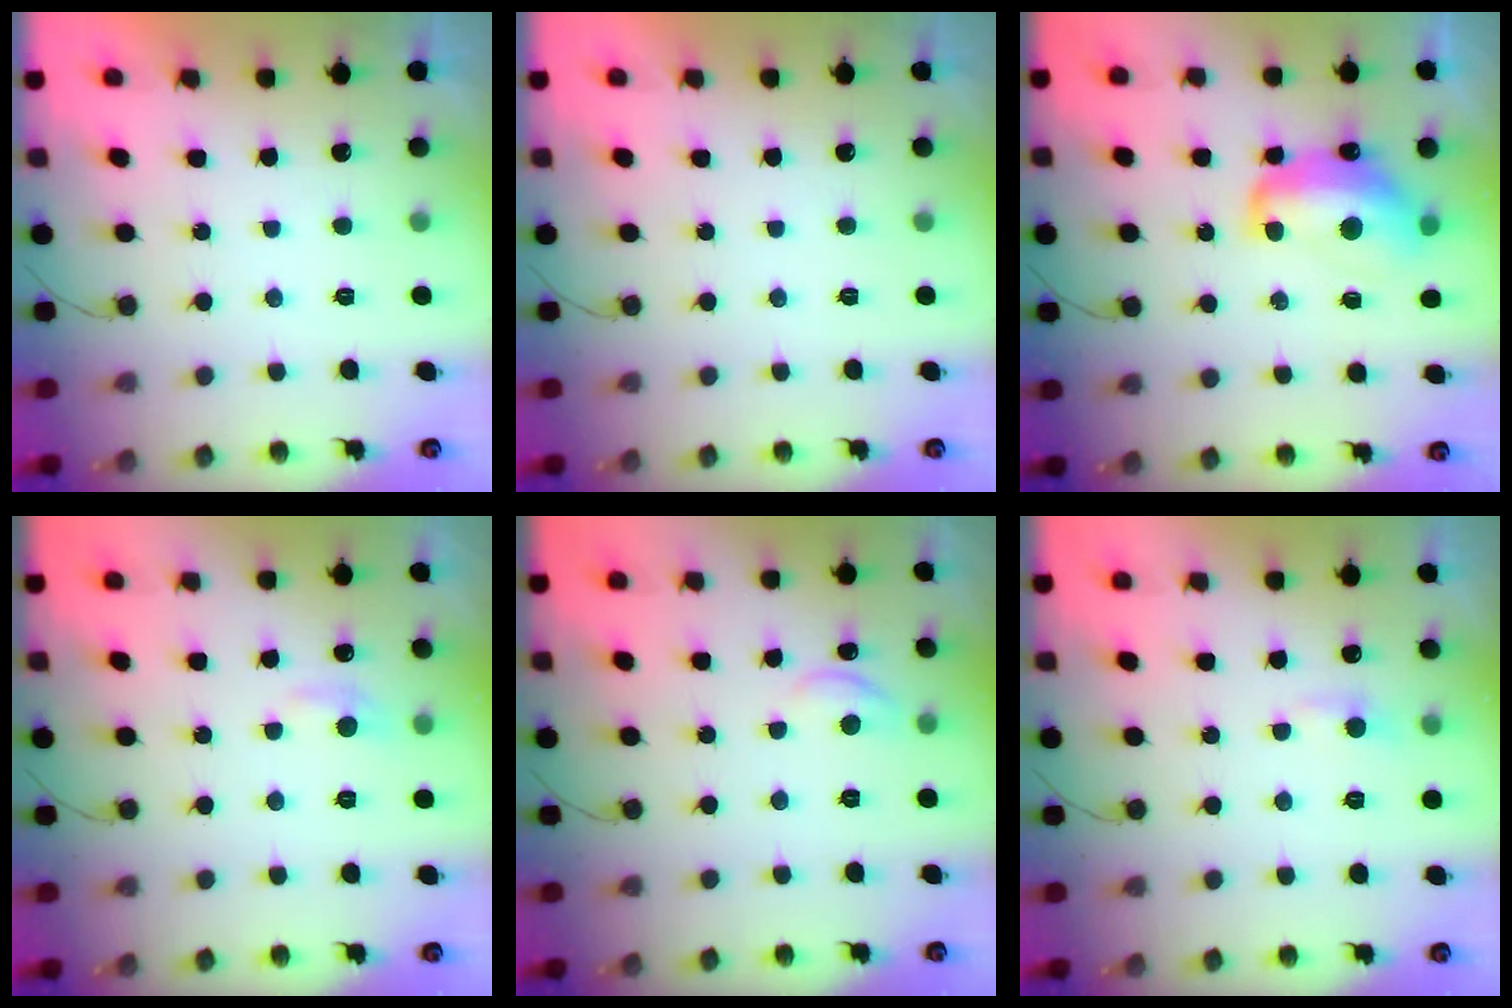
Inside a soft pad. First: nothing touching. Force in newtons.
{"total": 0.0}
{"total": 13.1, "press": 13.1, "slide": 1.3}
{"total": 5.7, "press": 5.7, "slide": 0.8}
{"total": 6.6, "press": 6.6, "slide": 0.6}
{"total": 4.6, "press": 4.6, "slide": 0.5}